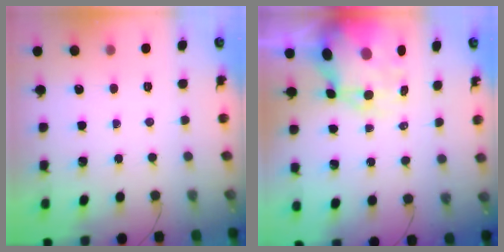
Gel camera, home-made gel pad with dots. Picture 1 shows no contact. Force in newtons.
{"total": 10.5, "press": 9.9, "slide": 3.3}